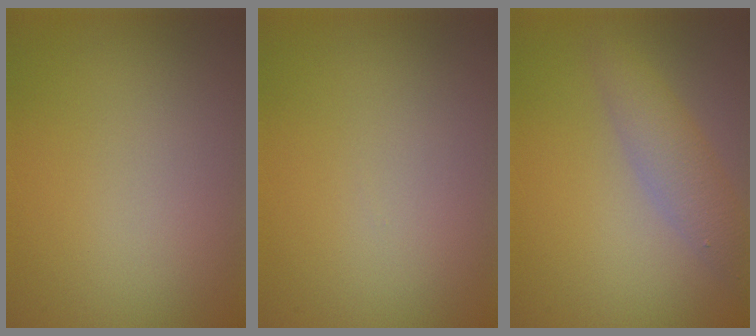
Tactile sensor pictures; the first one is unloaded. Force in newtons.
{"total": 0.0}
{"total": 3.0, "press": 3.0, "slide": 0.1}